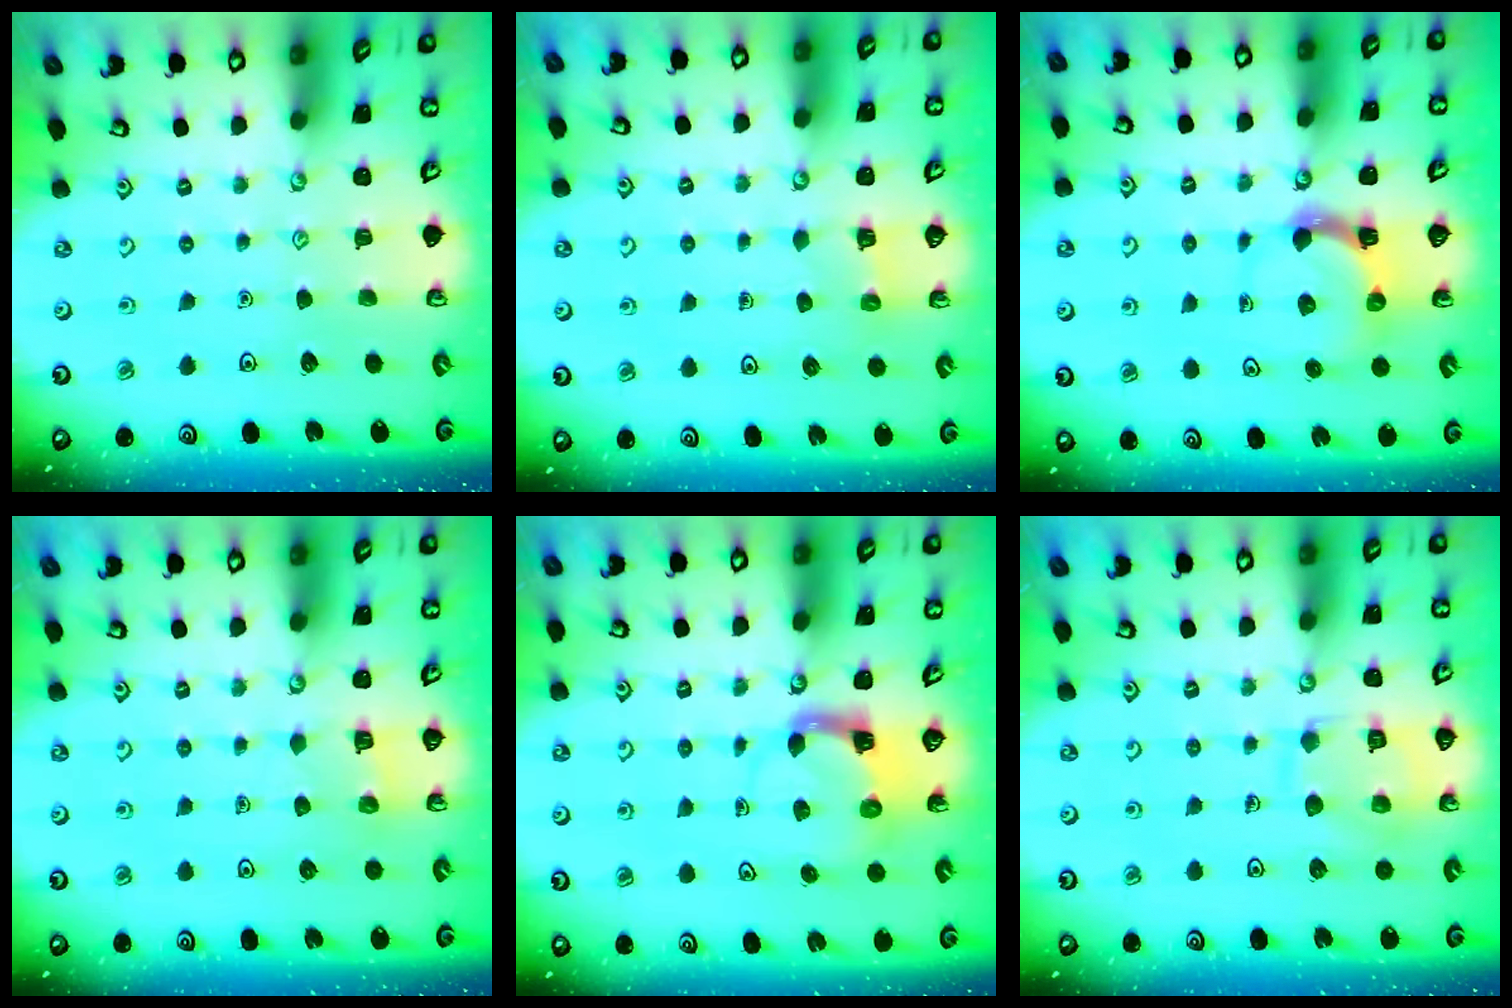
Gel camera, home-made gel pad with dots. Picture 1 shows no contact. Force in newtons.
{"total": 2.5, "press": 2.5, "slide": 0.1}
{"total": 4.7, "press": 4.6, "slide": 0.8}
{"total": 3.8, "press": 3.8, "slide": 0.3}
{"total": 3.7, "press": 3.6, "slide": 0.5}
{"total": 11.5, "press": 11.5, "slide": 1.0}